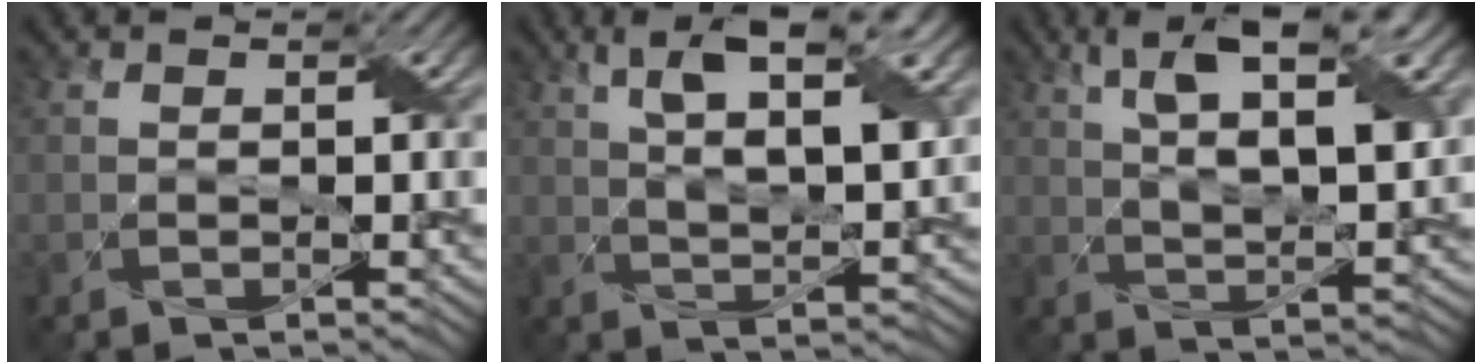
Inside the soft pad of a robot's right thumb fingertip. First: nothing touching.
{"total": 10.2, "force": [4.2, 3.7, 8.5], "torque": [-0.150, 0.009, 0.061]}
{"total": 11.3, "force": [4.7, 4.2, 9.4], "torque": [-0.162, 0.011, 0.066]}